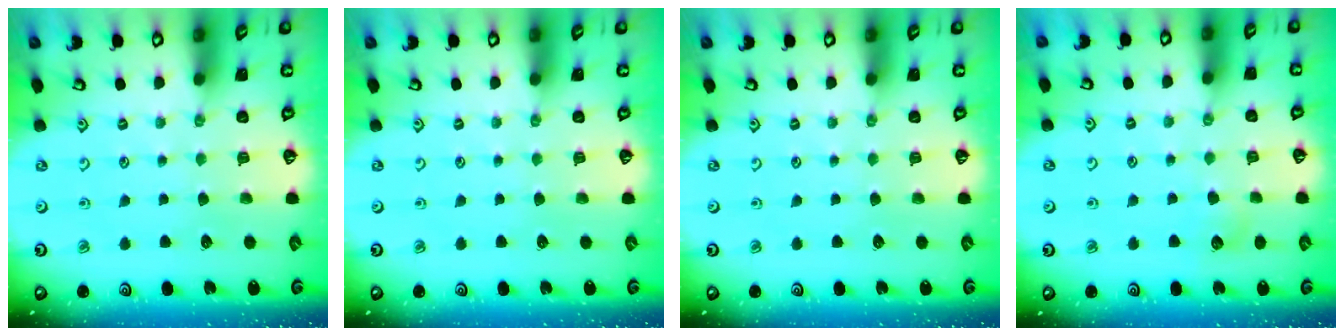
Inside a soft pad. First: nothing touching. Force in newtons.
{"total": 0.0}
{"total": 0.0}
{"total": 4.7, "press": 4.7, "slide": 0.6}